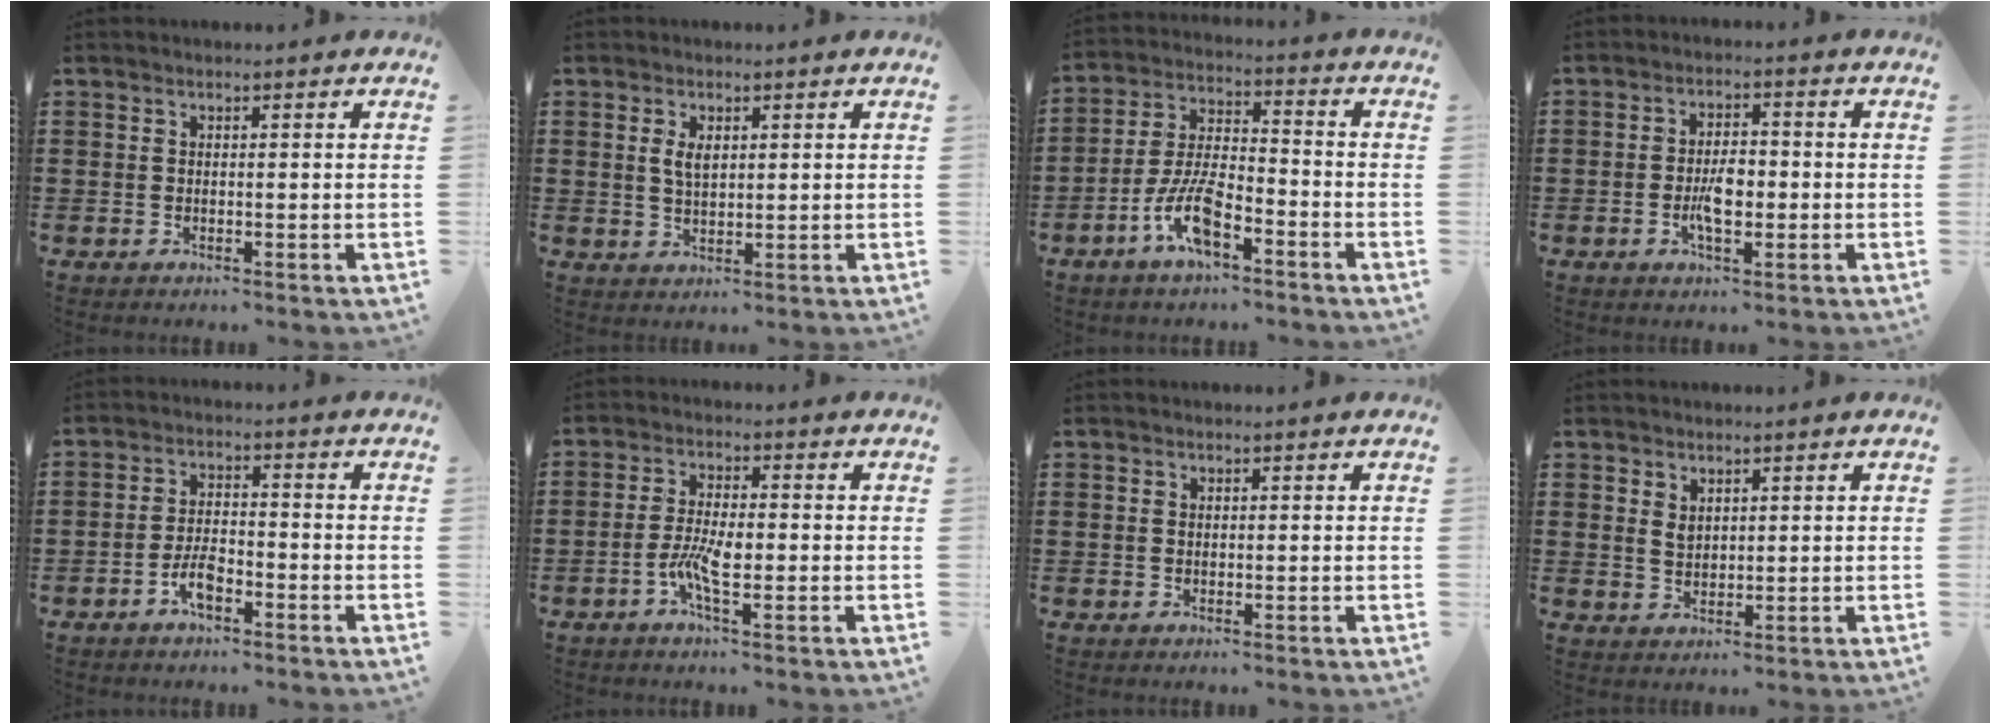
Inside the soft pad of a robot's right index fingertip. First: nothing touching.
{"total": 3.0, "force": [0.9, 1.5, 2.5], "torque": [-0.052, 0.007, 0.015]}
{"total": 8.6, "force": [-4.7, 2.9, 6.5], "torque": [-0.153, -0.004, -0.091]}
{"total": 5.0, "force": [-1.0, 2.2, 4.4], "torque": [-0.090, 0.001, -0.021]}
{"total": 4.5, "force": [-2.6, 1.7, 3.2], "torque": [-0.075, 0.000, -0.054]}
{"total": 5.5, "force": [-1.7, 1.5, 5.0], "torque": [-0.111, -0.006, -0.038]}
{"total": 0.6, "force": [0.1, 0.6, 0.2], "torque": [-0.005, 0.003, 0.003]}
{"total": 2.1, "force": [1.4, 1.4, 0.9], "torque": [-0.021, 0.004, 0.026]}